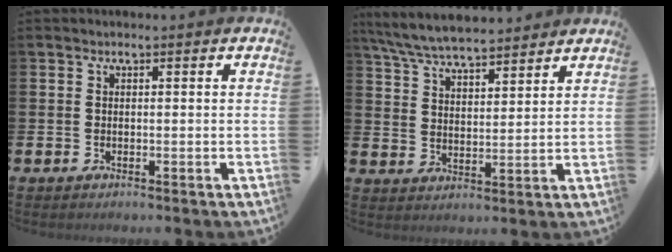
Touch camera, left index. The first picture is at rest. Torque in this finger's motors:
{"motor_torque": [0.62, -1.02, 1.06, 0.21]}